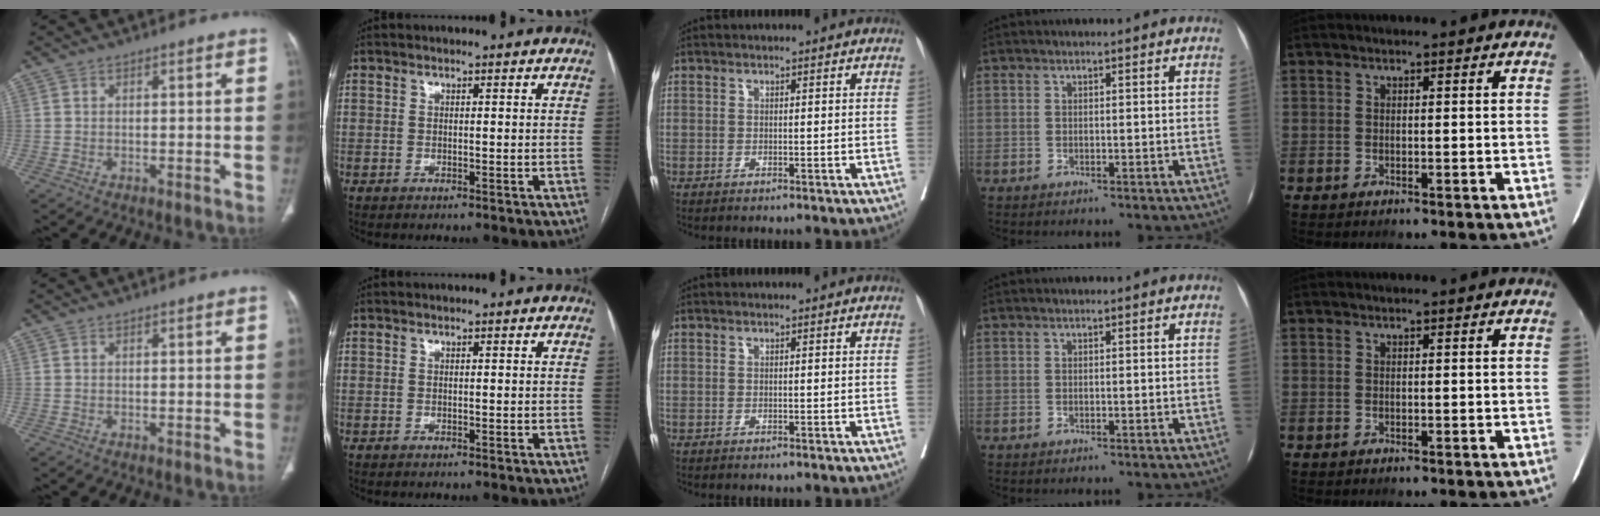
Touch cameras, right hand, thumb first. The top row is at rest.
{}